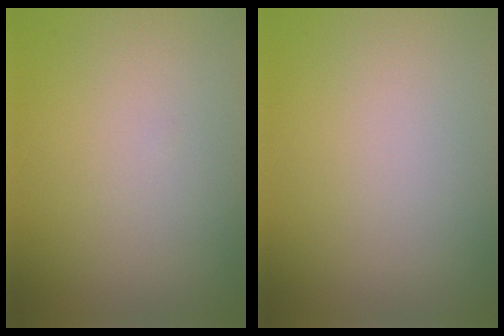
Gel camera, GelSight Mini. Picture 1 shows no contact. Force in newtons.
{"total": 0.0}